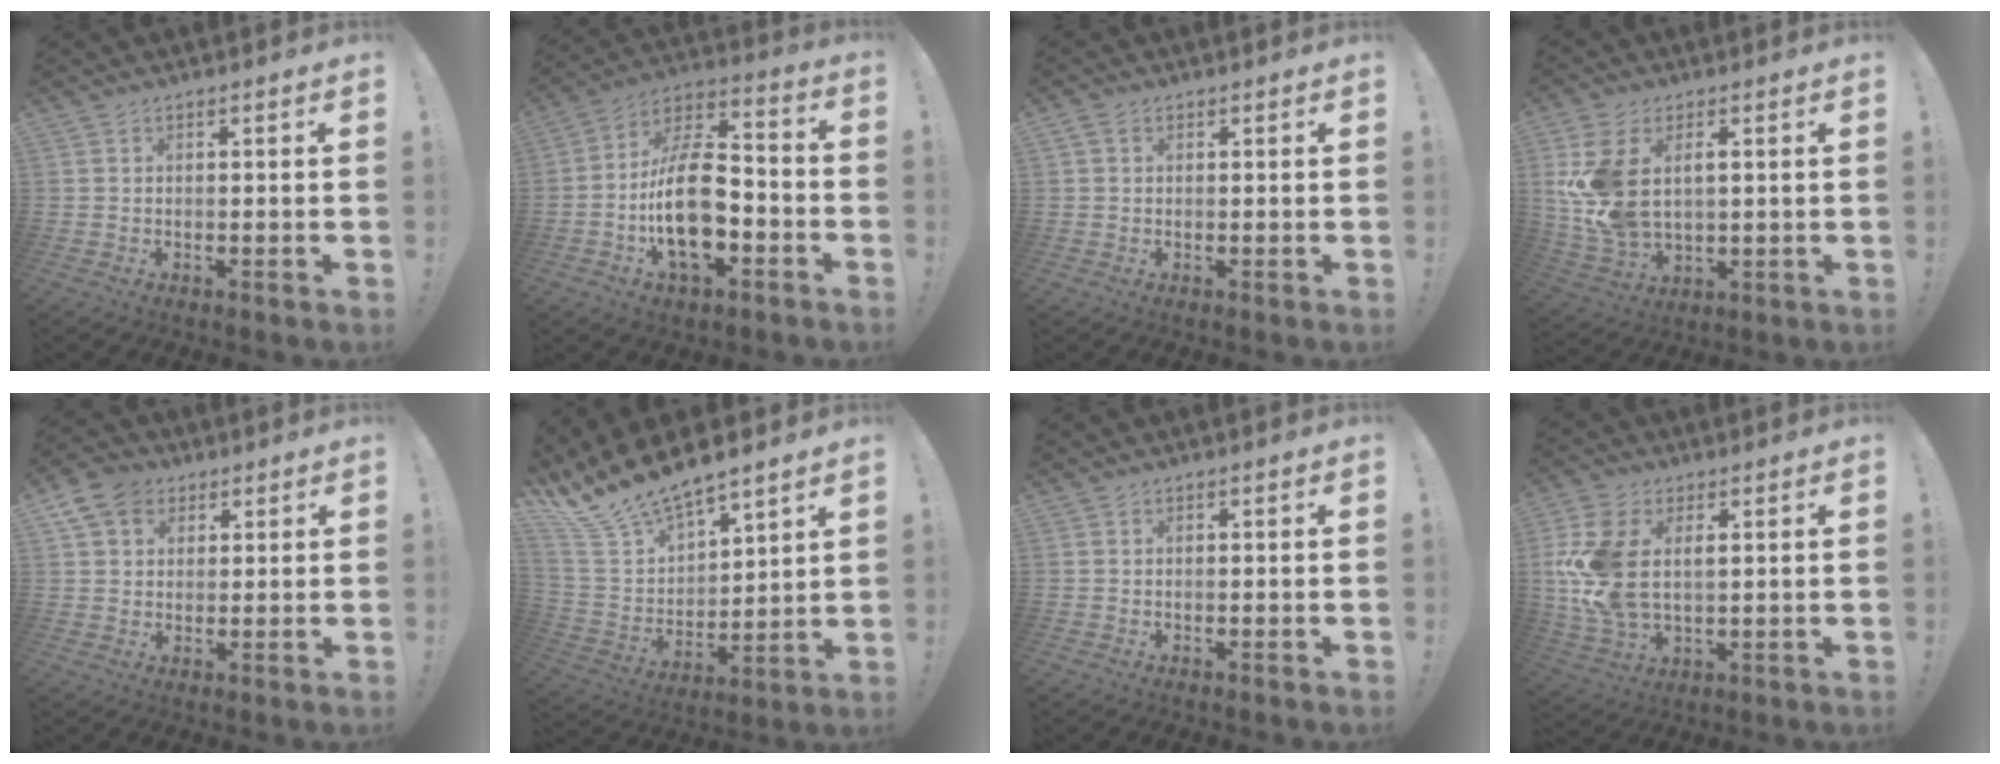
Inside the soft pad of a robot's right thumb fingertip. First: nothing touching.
{"total": 20.2, "force": [-5.1, 10.9, 16.2], "torque": [-0.292, 0.026, -0.083]}
{"total": 1.4, "force": [0.8, 0.9, 0.7], "torque": [-0.006, 0.000, 0.014]}
{"total": 12.0, "force": [3.1, 7.4, 8.9], "torque": [-0.174, -0.014, 0.060]}
{"total": 9.2, "force": [4.3, 7.0, 4.0], "torque": [-0.070, -0.008, 0.087]}
{"total": 14.1, "force": [12.3, 5.0, 4.9], "torque": [-0.117, -0.093, 0.231]}
{"total": 0.0}
{"total": 13.9, "force": [3.1, 8.9, 10.3], "torque": [-0.200, -0.015, 0.060]}